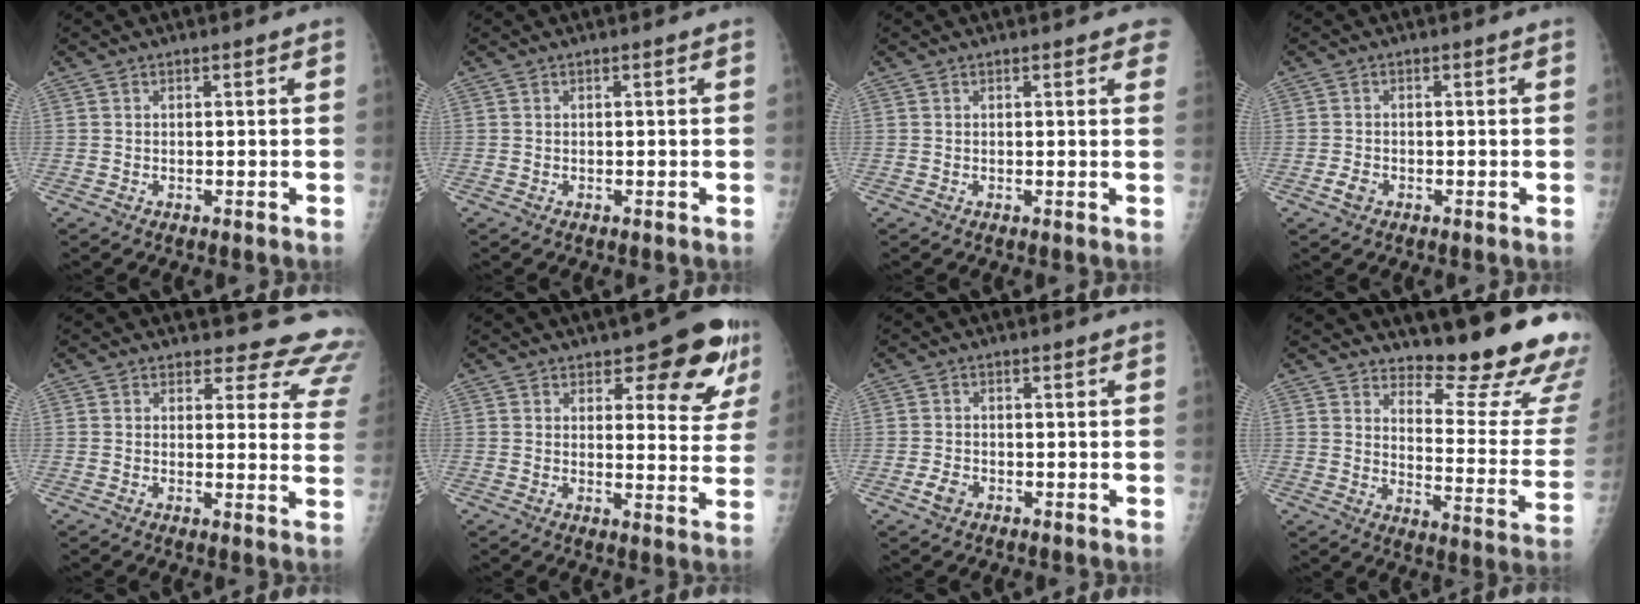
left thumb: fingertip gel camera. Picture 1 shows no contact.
{"total": 0.0}
{"total": 3.1, "force": [2.4, 1.2, 1.6], "torque": [0.006, -0.002, 0.016]}
{"total": 1.9, "force": [-0.9, 1.4, 1.0], "torque": [-0.018, 0.002, -0.018]}
{"total": 13.6, "force": [12.5, 4.8, 1.9], "torque": [0.030, -0.101, 0.105]}
{"total": 11.2, "force": [6.6, 4.9, 7.6], "torque": [-0.044, -0.035, 0.080]}
{"total": 2.3, "force": [-1.1, 1.6, 1.2], "torque": [-0.021, 0.002, -0.022]}
{"total": 19.8, "force": [16.2, 4.2, 10.7], "torque": [-0.105, -0.162, 0.204]}